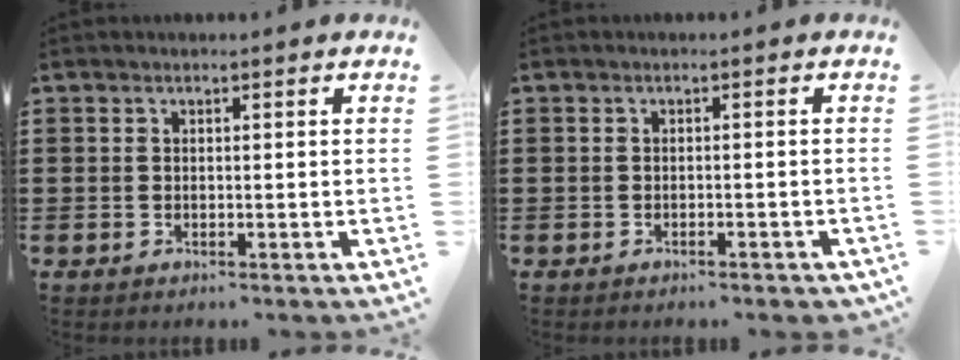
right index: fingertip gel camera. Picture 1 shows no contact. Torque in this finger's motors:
{"motor_torque": [0.93, 0.88, 0.07, 0.00]}